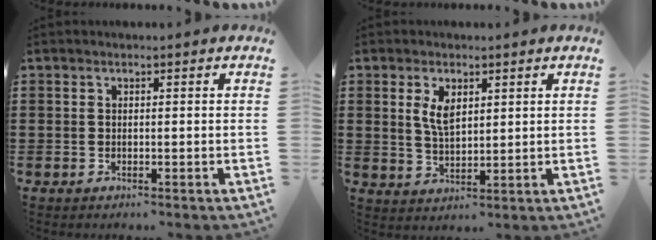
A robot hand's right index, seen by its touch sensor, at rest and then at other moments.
{"total": 4.1, "force": [1.6, 1.9, 3.2], "torque": [-0.061, 0.002, 0.027]}